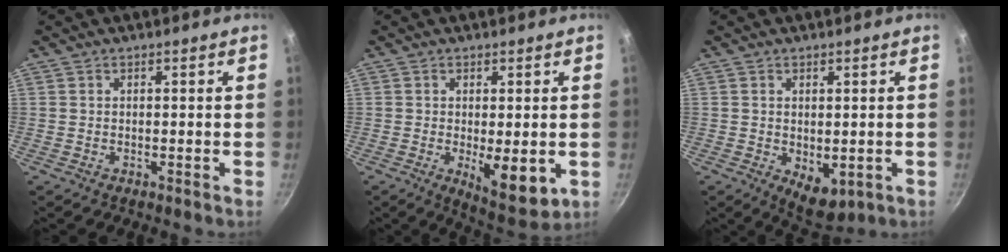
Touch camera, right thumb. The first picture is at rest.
{"total": 8.6, "force": [-1.8, 3.2, 7.8], "torque": [-0.105, -0.023, -0.018]}
{"total": 6.2, "force": [-1.5, 3.5, 4.9], "torque": [-0.059, -0.009, -0.007]}